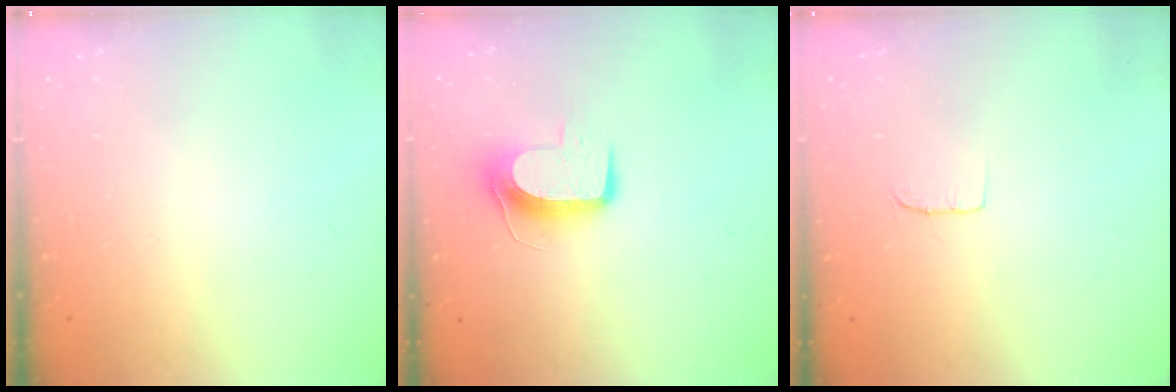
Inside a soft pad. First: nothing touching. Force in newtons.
{"total": 9.4, "press": 9.4, "slide": 0.3}
{"total": 4.4, "press": 4.3, "slide": 0.4}